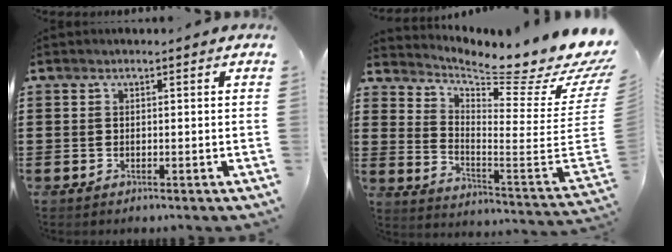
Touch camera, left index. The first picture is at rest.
{"total": 6.5, "force": [5.5, 0.4, 3.4], "torque": [-0.065, -0.069, 0.079]}